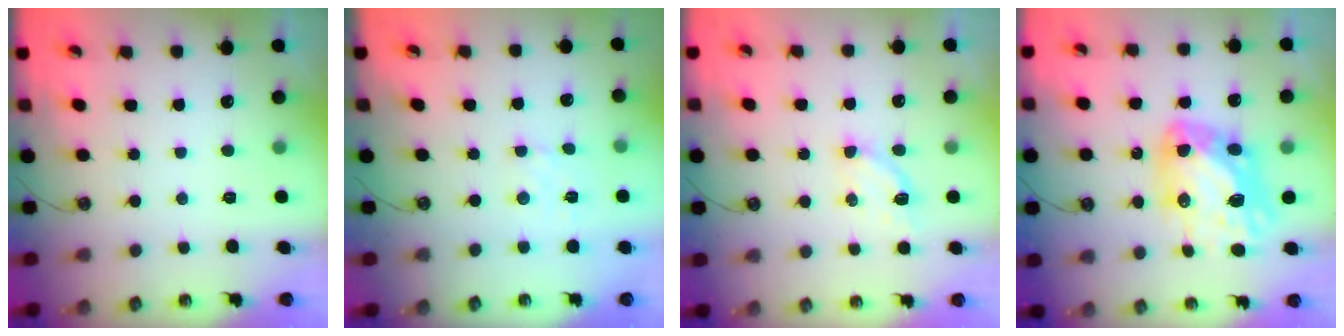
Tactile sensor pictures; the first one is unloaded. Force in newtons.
{"total": 2.1, "press": 2.0, "slide": 0.6}
{"total": 4.9, "press": 4.8, "slide": 0.9}
{"total": 16.0, "press": 15.9, "slide": 1.4}